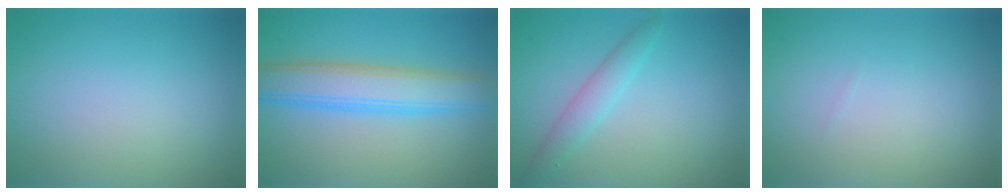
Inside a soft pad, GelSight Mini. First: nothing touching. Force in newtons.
{"total": 6.3, "press": 6.2, "slide": 0.3}
{"total": 2.2, "press": 2.2, "slide": 0.1}
{"total": 0.0}